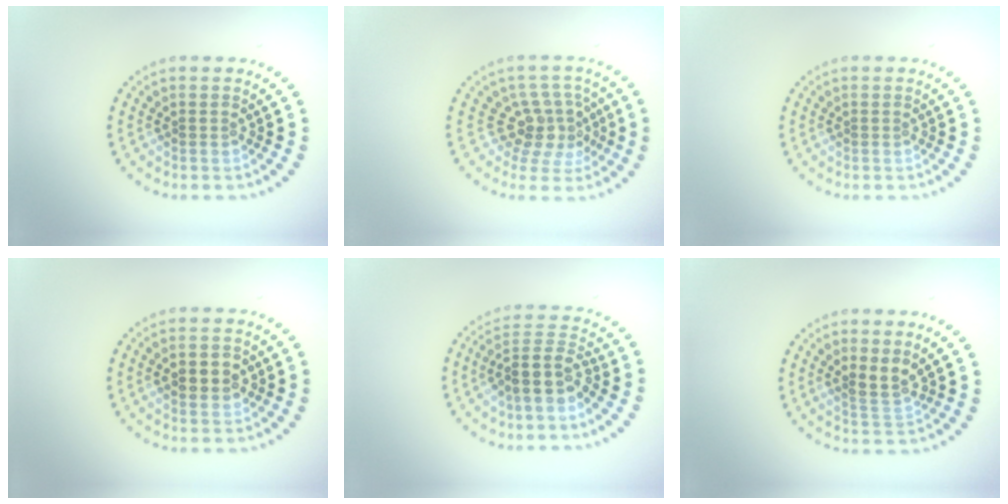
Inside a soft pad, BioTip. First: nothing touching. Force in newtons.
{"total": 3.8, "press": 2.7, "slide": 2.6}
{"total": 0.0}
{"total": 2.6, "press": 2.6, "slide": 0.1}
{"total": 3.6, "press": 3.0, "slide": 2.0}
{"total": 2.1, "press": 1.9, "slide": 0.8}